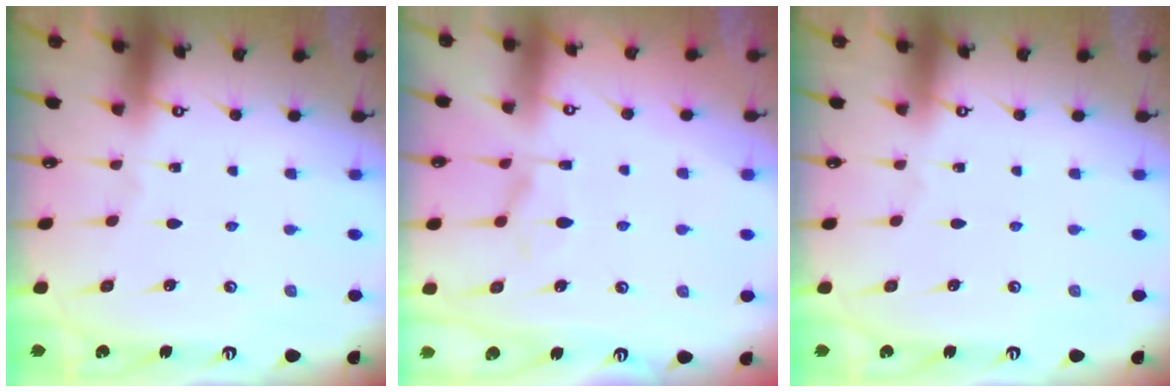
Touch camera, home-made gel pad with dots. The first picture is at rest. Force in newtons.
{"total": 1.5, "press": 0.2, "slide": 1.5}
{"total": 0.0}